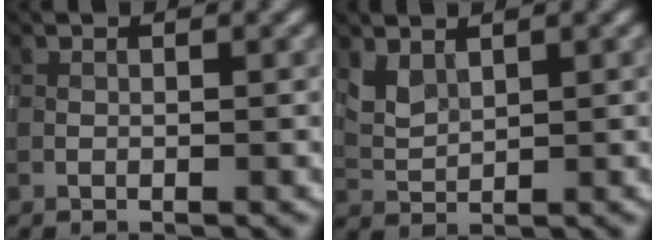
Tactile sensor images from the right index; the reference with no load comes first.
{"total": 2.0, "force": [1.4, 1.1, 1.0], "torque": [-0.029, -0.003, 0.035]}